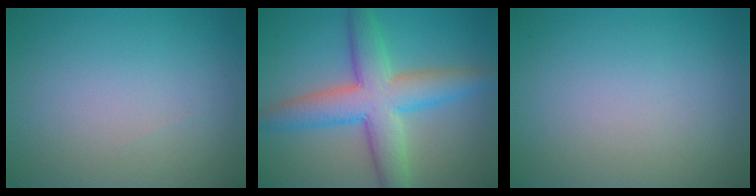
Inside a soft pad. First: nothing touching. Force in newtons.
{"total": 7.5, "press": 7.5, "slide": 0.6}
{"total": 0.0}